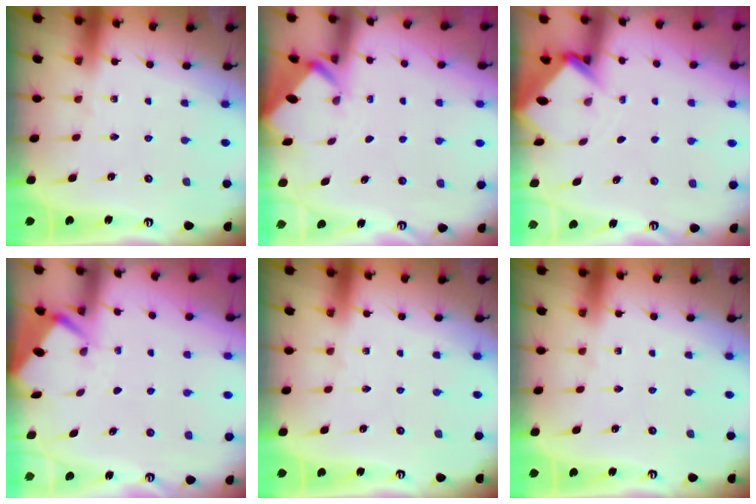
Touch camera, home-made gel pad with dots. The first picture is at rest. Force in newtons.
{"total": 1.9, "press": 1.9, "slide": 0.2}
{"total": 2.9, "press": 2.9, "slide": 0.2}
{"total": 2.7, "press": 2.7, "slide": 0.4}
{"total": 0.0}
{"total": 0.0}